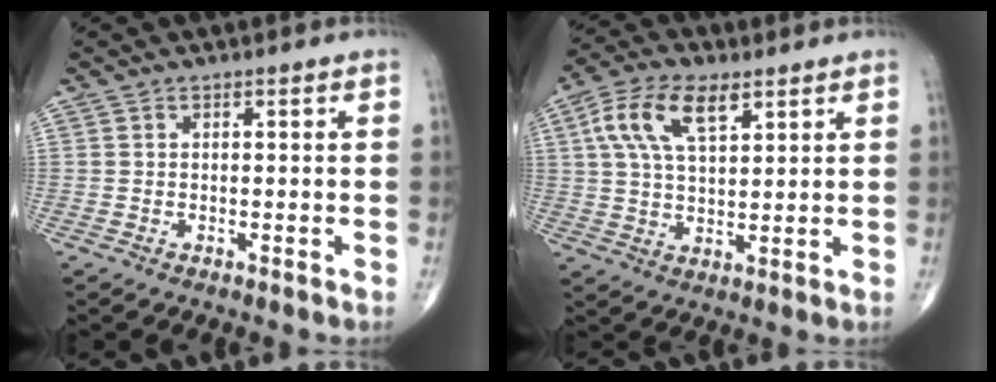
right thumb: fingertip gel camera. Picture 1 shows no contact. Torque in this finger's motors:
{"motor_torque": [0.15, 0.17, 0.15, -0.05, 0.29]}